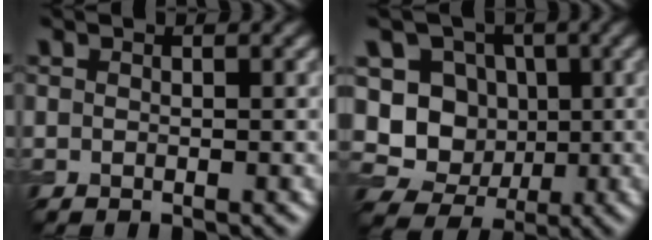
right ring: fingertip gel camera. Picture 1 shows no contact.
{"total": 8.0, "force": [0.4, 7.4, 3.0], "torque": [-0.042, 0.006, -0.020]}